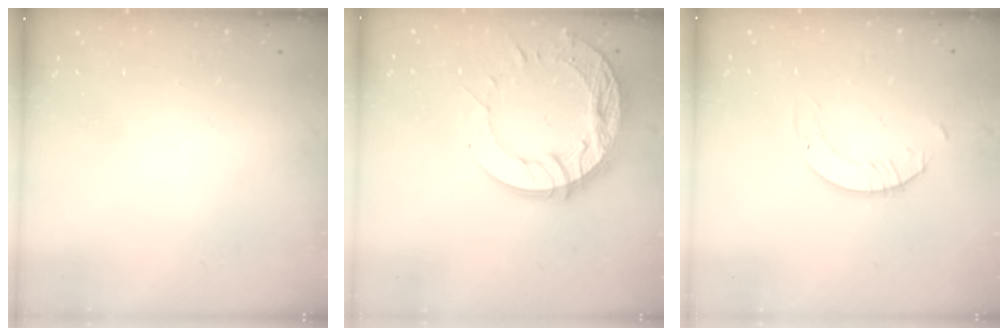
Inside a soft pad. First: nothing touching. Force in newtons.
{"total": 15.9, "press": 15.8, "slide": 1.4}
{"total": 2.1, "press": 2.1, "slide": 0.2}